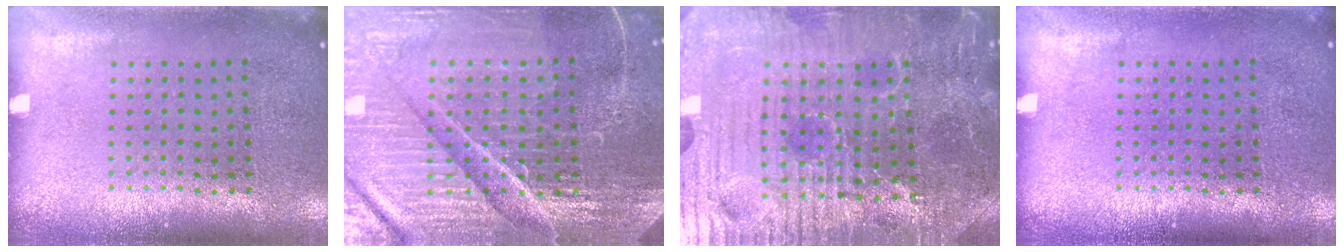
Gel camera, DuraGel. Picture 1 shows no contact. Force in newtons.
{"total": 6.2, "press": 5.6, "slide": 2.8}
{"total": 5.3, "press": 5.1, "slide": 1.3}
{"total": 0.0}